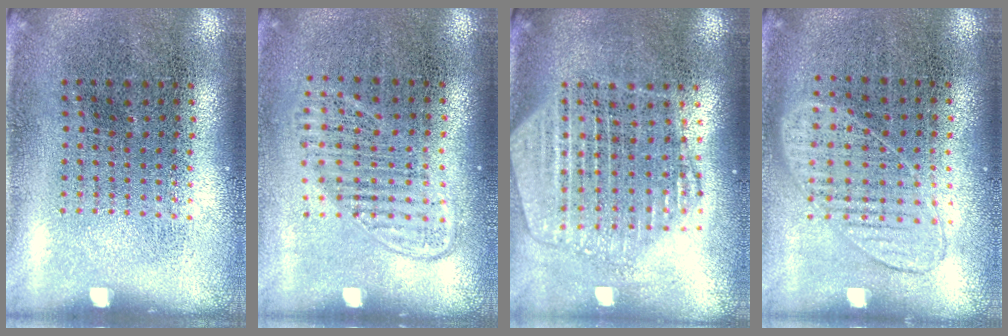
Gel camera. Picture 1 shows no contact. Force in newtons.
{"total": 1.4, "press": 1.2, "slide": 0.7}
{"total": 2.2, "press": 2.0, "slide": 1.0}
{"total": 0.9, "press": 0.8, "slide": 0.3}